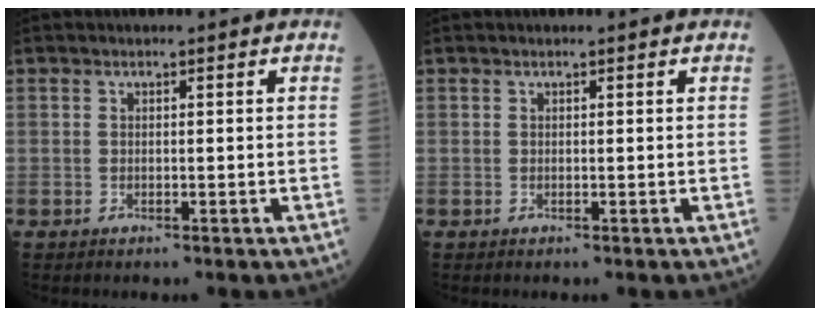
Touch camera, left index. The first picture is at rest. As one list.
[{"total": 0.0}]